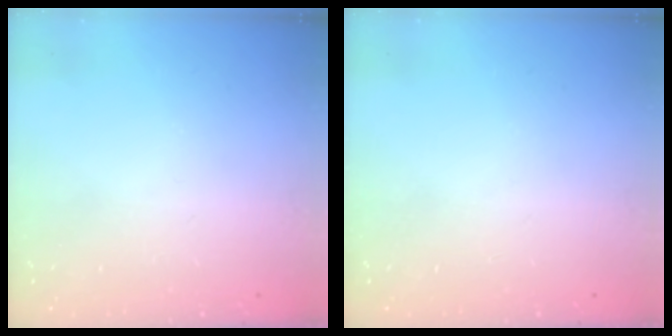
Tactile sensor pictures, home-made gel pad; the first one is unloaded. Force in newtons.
{"total": 0.0}